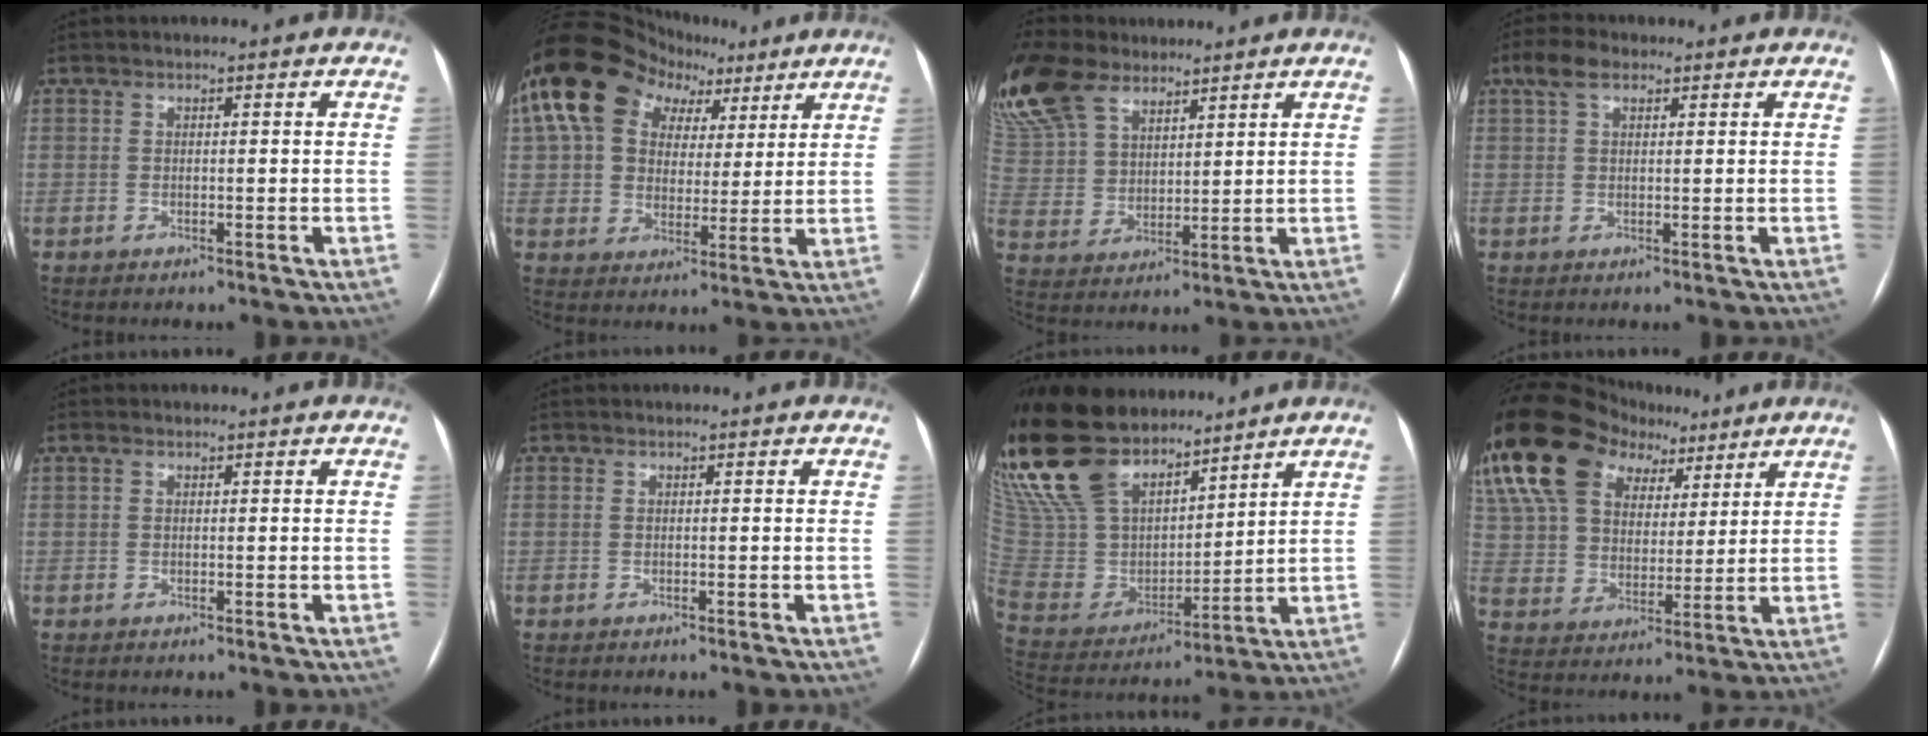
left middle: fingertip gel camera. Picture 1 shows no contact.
{"total": 17.1, "force": [8.8, 11.8, 8.7], "torque": [-0.172, 0.066, 0.151]}
{"total": 19.7, "force": [14.1, 10.3, 9.1], "torque": [-0.242, 0.054, 0.270]}
{"total": 3.7, "force": [2.3, 1.7, 2.4], "torque": [-0.054, 0.021, 0.045]}
{"total": 0.6, "force": [0.4, 0.4, 0.3], "torque": [-0.010, 0.014, 0.007]}
{"total": 0.0}
{"total": 25.5, "force": [19.9, 10.1, 12.3], "torque": [-0.289, 0.027, 0.364]}
{"total": 28.6, "force": [17.1, 17.8, 14.4], "torque": [-0.360, 0.102, 0.307]}